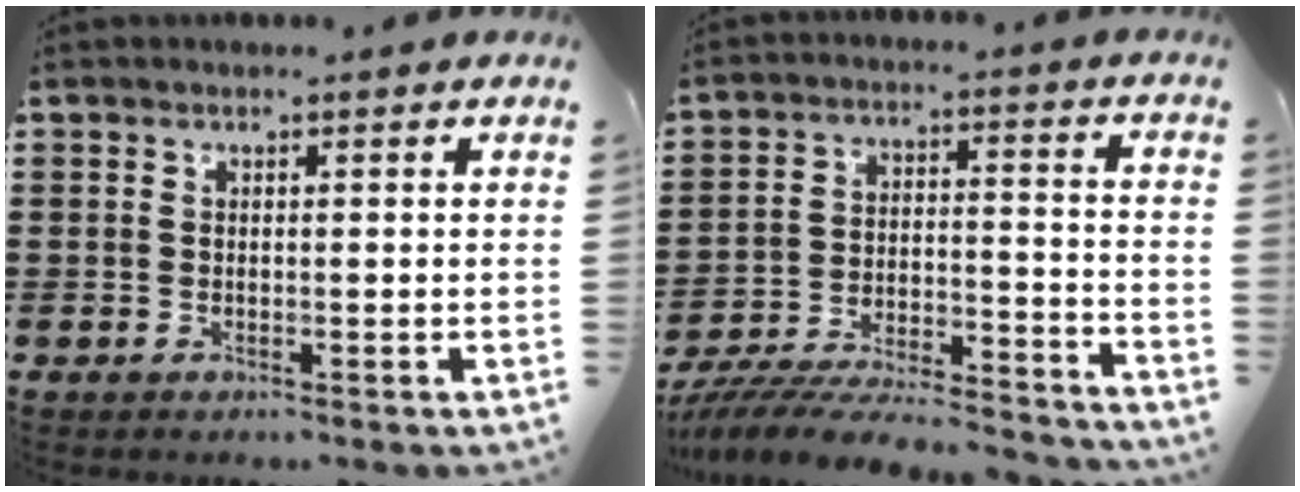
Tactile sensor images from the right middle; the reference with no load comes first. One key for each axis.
{"total": 8.1, "fx": -7.7, "fy": 0.7, "fz": 2.3, "tx": -0.034, "ty": 0.007, "tz": -0.151}